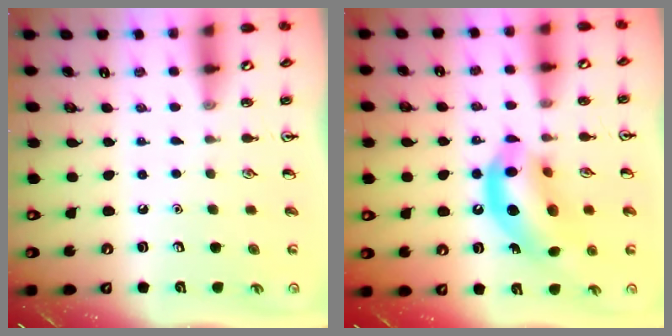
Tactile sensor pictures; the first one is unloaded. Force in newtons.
{"total": 14.8, "press": 14.1, "slide": 4.3}